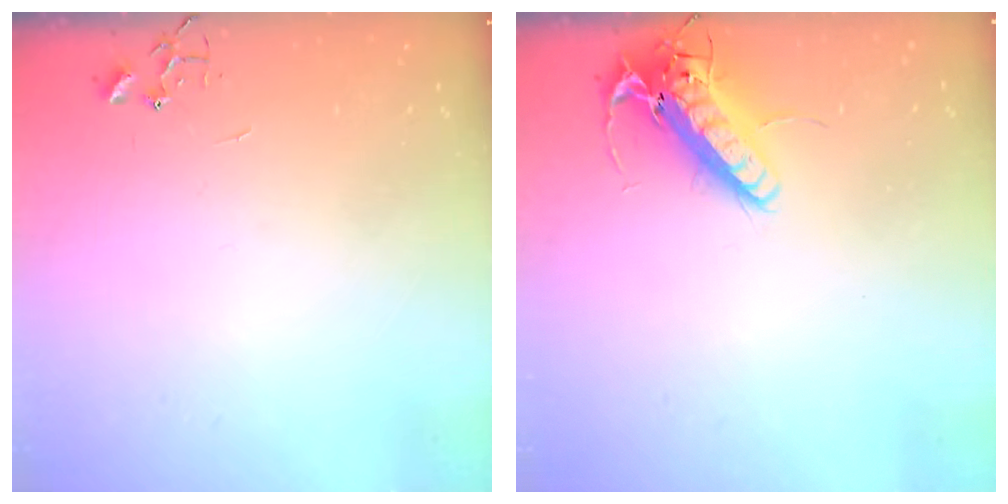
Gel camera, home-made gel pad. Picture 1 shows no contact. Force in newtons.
{"total": 15.9, "press": 15.7, "slide": 2.8}